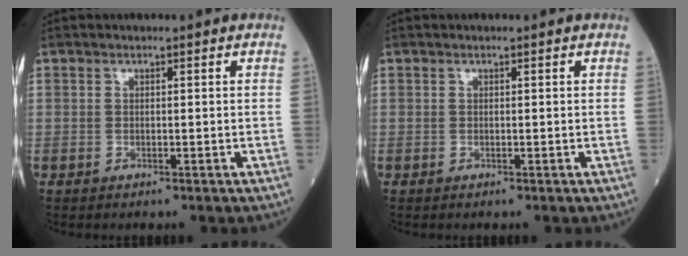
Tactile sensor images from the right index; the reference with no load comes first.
{"total": 0.0}